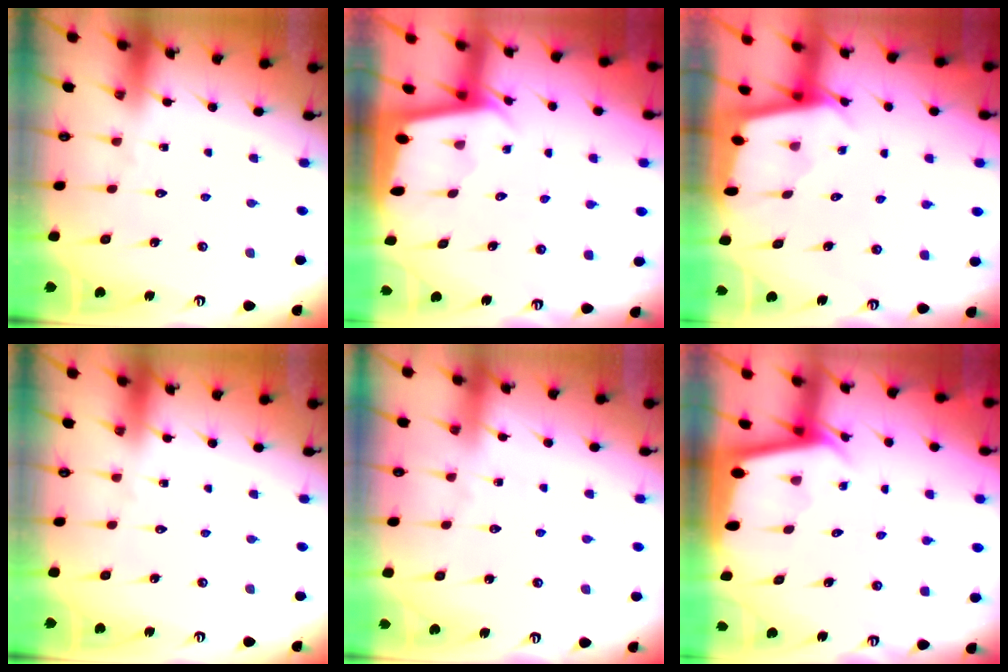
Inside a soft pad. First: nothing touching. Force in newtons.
{"total": 1.9, "press": 1.9, "slide": 0.1}
{"total": 1.8, "press": 1.8, "slide": 0.2}
{"total": 0.0}
{"total": 2.7, "press": 2.6, "slide": 0.3}
{"total": 2.1, "press": 2.1, "slide": 0.2}